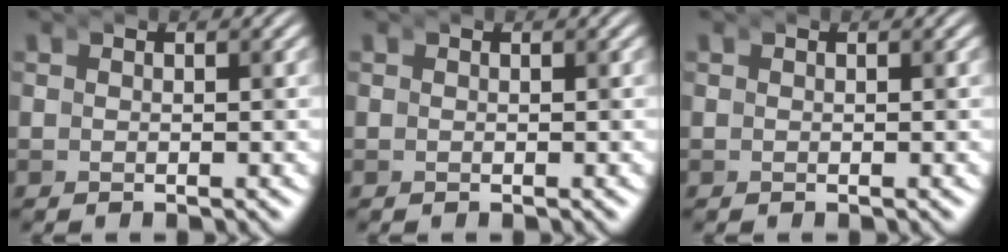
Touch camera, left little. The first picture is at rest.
{"total": 0.0}
{"total": 0.0}